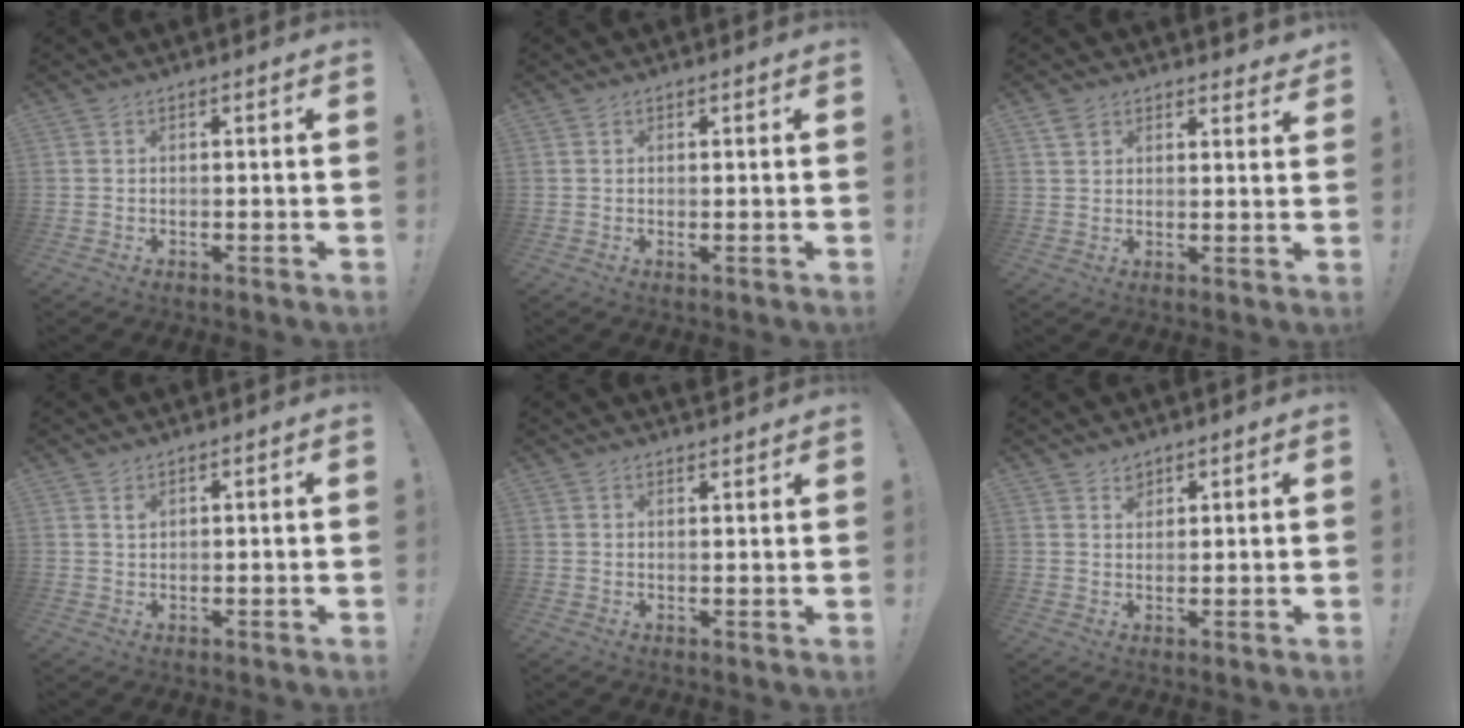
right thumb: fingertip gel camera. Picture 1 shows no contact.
{"total": 0.6, "force": [0.3, -0.1, 0.4], "torque": [-0.004, -0.002, 0.005]}
{"total": 3.9, "force": [2.9, 2.4, 0.9], "torque": [-0.006, -0.016, 0.053]}
{"total": 1.2, "force": [0.9, 0.6, 0.5], "torque": [0.004, -0.006, 0.014]}
{"total": 1.9, "force": [1.9, 0.2, 0.1], "torque": [0.010, -0.016, 0.034]}
{"total": 2.9, "force": [2.2, 1.8, 0.5], "torque": [0.001, -0.014, 0.039]}